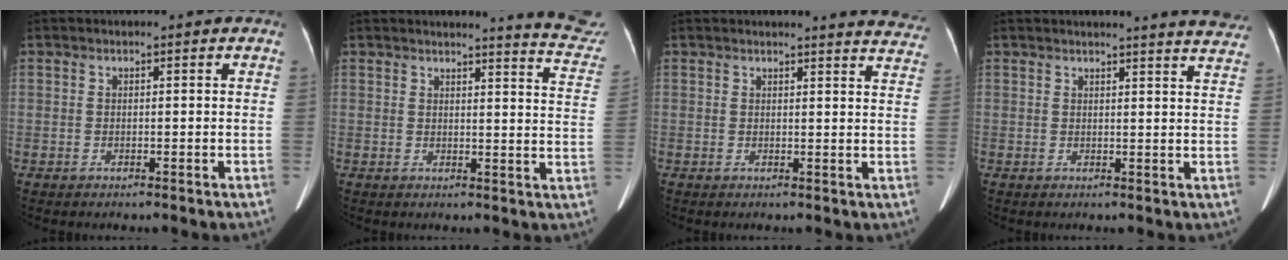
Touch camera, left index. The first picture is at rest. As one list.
[{"total": 11.7, "force": [11.6, -0.6, 1.4], "torque": [-0.001, -0.101, 0.096]}, {"total": 10.9, "force": [10.7, 0.7, 1.8], "torque": [0.006, -0.059, 0.084]}, {"total": 12.8, "force": [12.4, 0.0, 3.2], "torque": [-0.027, -0.059, 0.115]}]